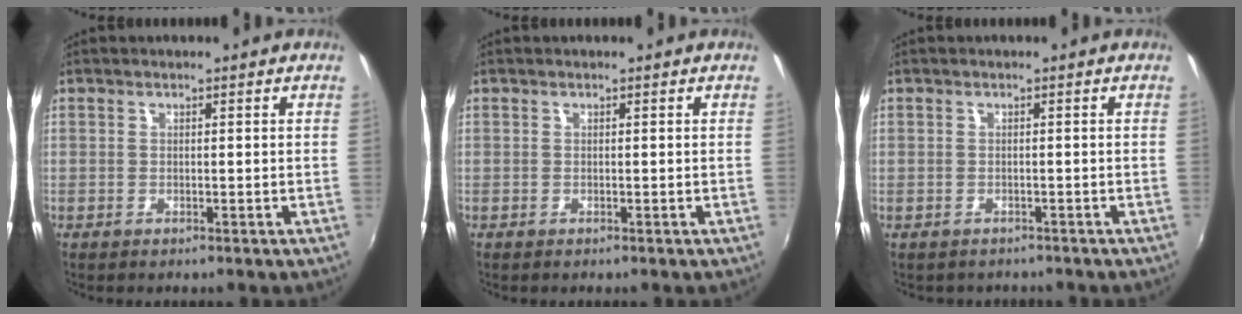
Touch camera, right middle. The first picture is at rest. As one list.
[{"total": 0.0}, {"total": 2.0, "force": [-1.1, 1.7, 0.0], "torque": [-0.002, 0.006, -0.012]}]